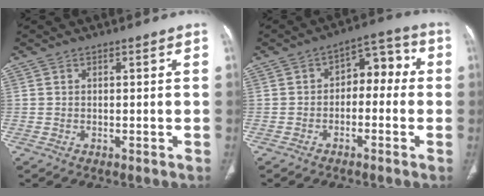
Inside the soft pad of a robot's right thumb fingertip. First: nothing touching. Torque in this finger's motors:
{"motor_torque": [0.20, -0.28, -0.04, -0.09, 0.01]}